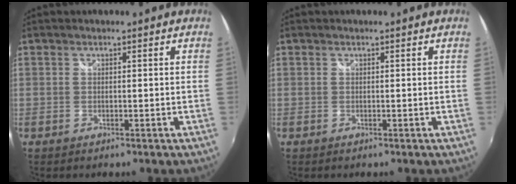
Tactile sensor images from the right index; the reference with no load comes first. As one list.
[{"total": 0.0}]